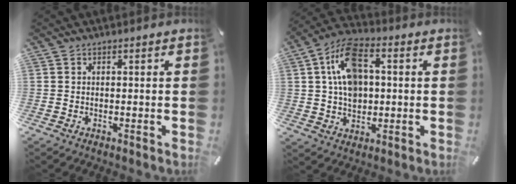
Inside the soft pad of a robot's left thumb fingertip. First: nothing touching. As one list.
[{"total": 12.1, "force": [2.1, 8.6, 8.3], "torque": [-0.158, 0.011, 0.039]}]